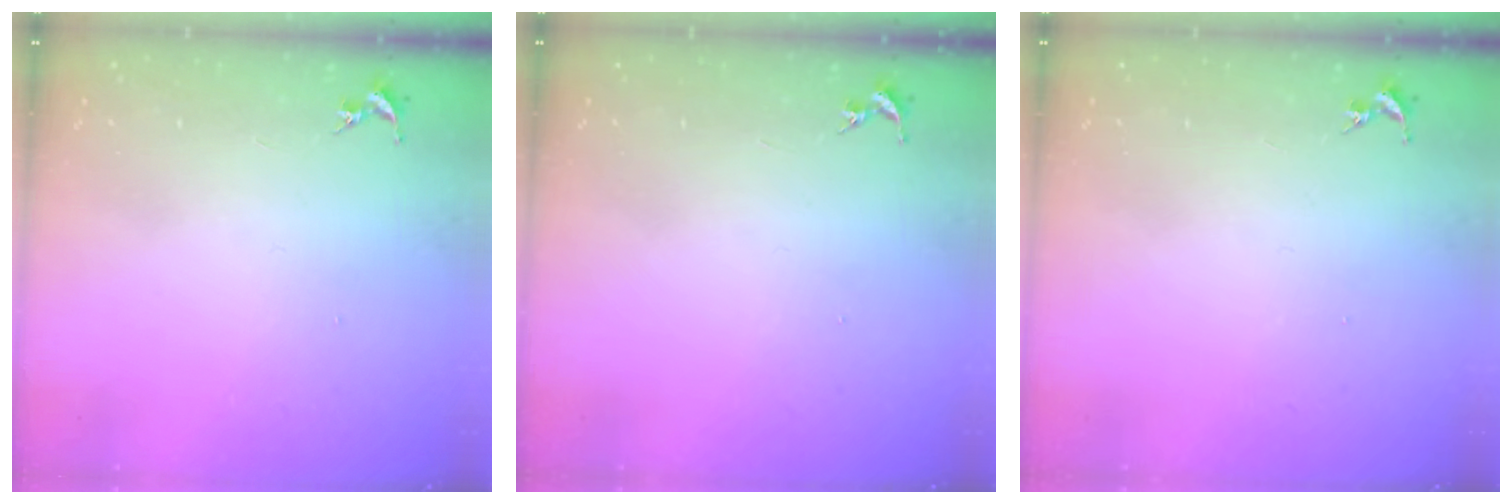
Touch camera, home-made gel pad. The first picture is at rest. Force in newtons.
{"total": 0.0}
{"total": 0.0}